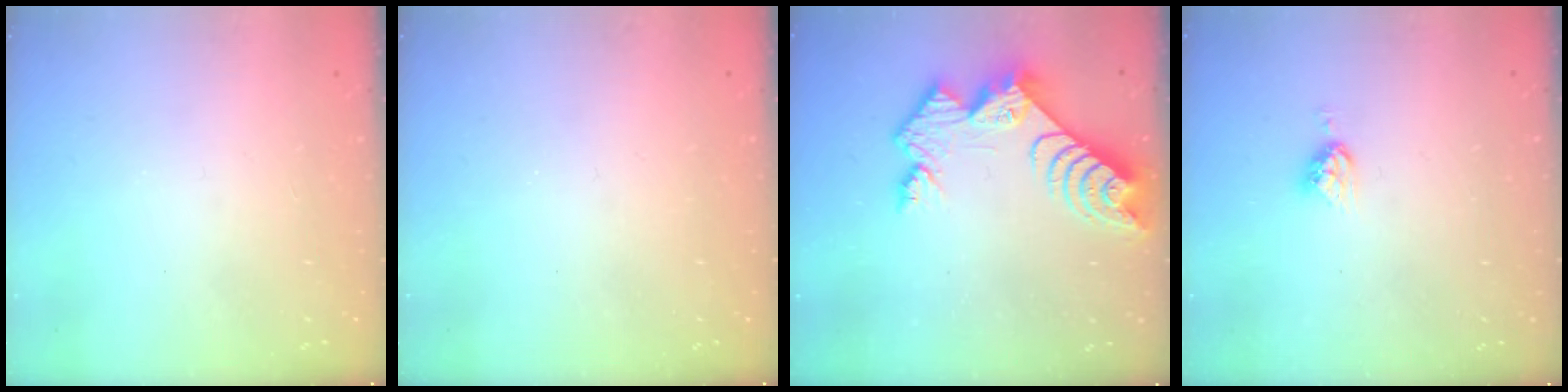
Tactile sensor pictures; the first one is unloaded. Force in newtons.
{"total": 0.0}
{"total": 11.7, "press": 11.6, "slide": 1.0}
{"total": 4.5, "press": 4.4, "slide": 0.5}